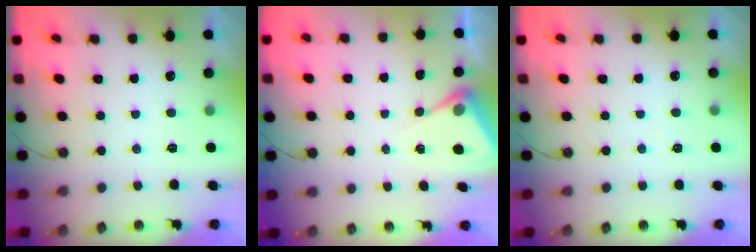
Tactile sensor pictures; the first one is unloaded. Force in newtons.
{"total": 6.0, "press": 6.0, "slide": 0.4}
{"total": 2.0, "press": 2.0, "slide": 0.3}